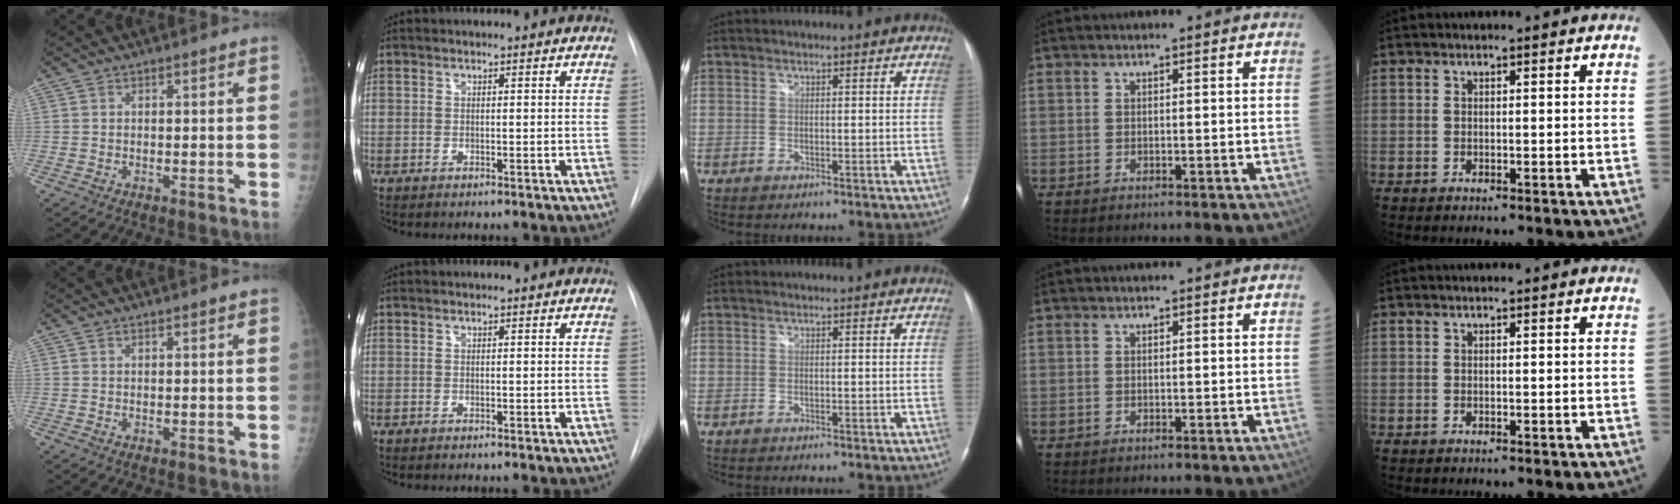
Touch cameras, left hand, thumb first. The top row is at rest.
{}